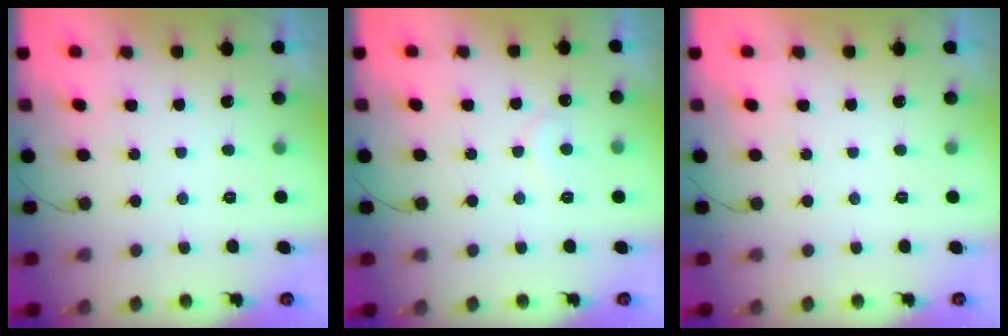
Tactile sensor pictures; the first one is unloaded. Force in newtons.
{"total": 5.2, "press": 5.1, "slide": 0.4}
{"total": 0.0}